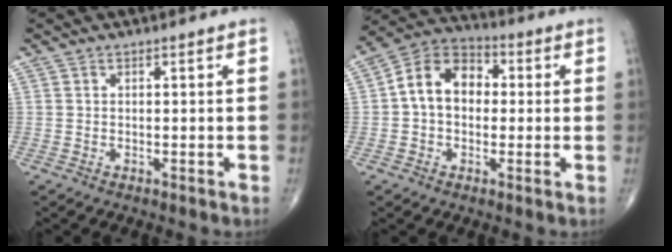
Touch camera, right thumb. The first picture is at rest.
{"total": 11.2, "force": [0.7, 8.2, 7.6], "torque": [-0.110, 0.033, -0.001]}